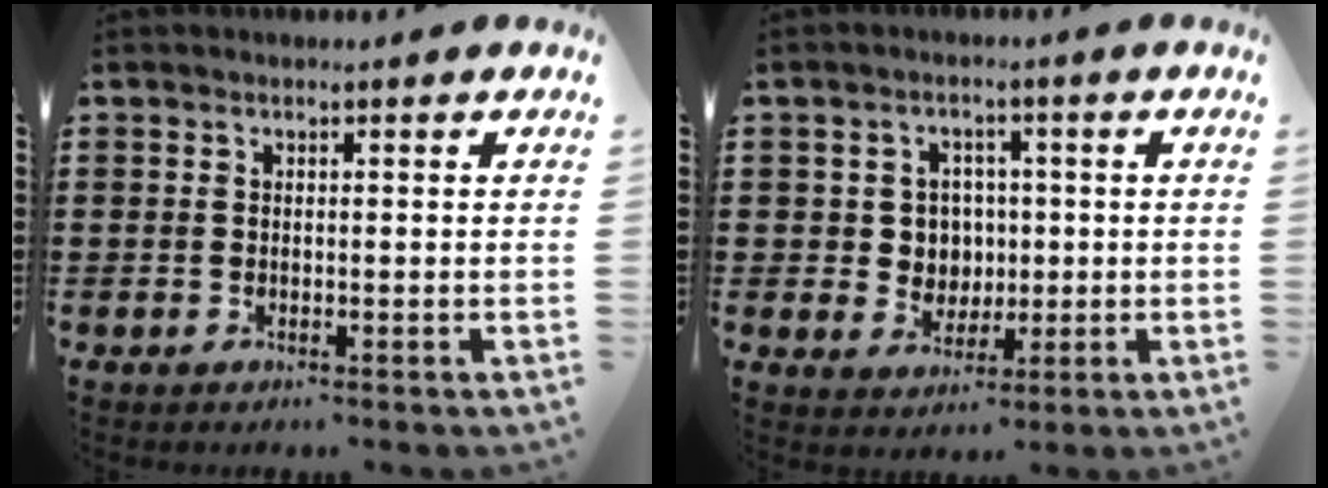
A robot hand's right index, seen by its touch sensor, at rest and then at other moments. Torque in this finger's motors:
{"motor_torque": [0.86, -0.02, 0.32, 0.06]}